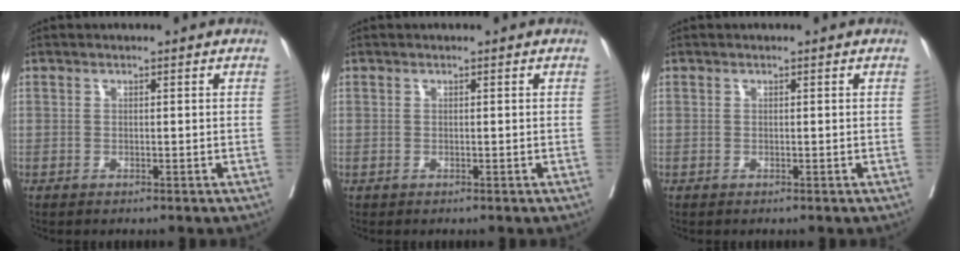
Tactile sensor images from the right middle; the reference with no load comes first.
{"total": 0.0}
{"total": 0.0}